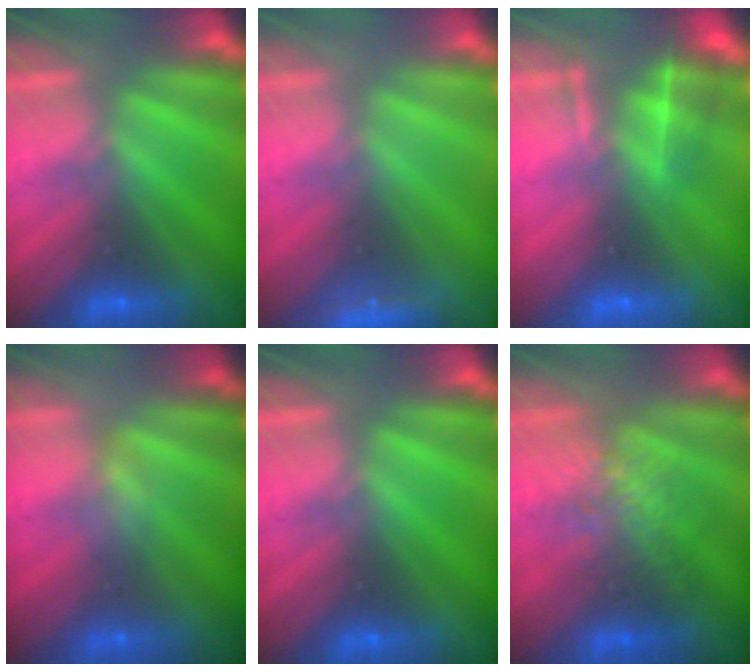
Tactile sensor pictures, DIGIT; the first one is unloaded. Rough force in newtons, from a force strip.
{"total": 2.4}
{"total": 4.6}
{"total": 2.4}
{"total": 0.0}
{"total": 2.7}